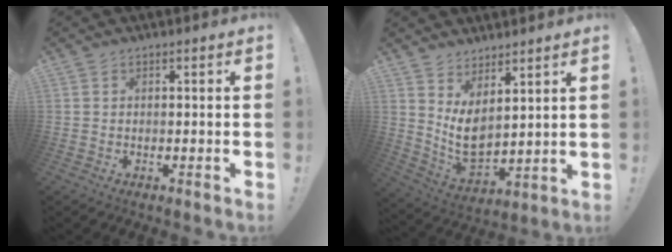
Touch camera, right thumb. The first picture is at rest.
{"total": 8.1, "force": [4.2, 4.6, 5.2], "torque": [-0.096, -0.057, 0.084]}